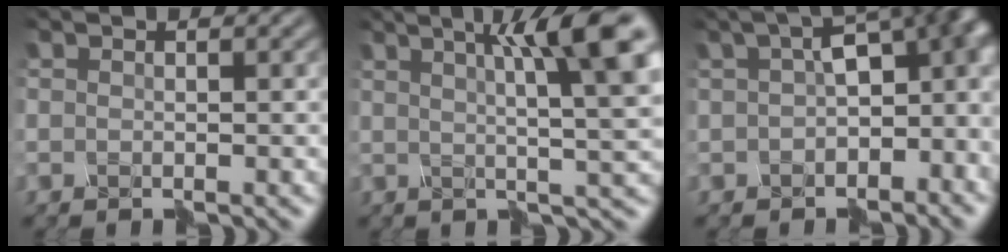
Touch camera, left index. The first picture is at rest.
{"total": 9.6, "force": [3.7, 1.8, 8.7], "torque": [-0.100, 0.022, 0.048]}
{"total": 9.9, "force": [-0.2, 5.7, 8.1], "torque": [-0.100, 0.005, 0.000]}